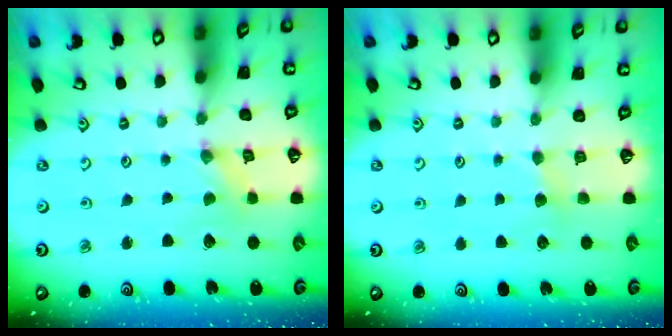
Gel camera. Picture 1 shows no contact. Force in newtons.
{"total": 3.2, "press": 3.1, "slide": 0.5}